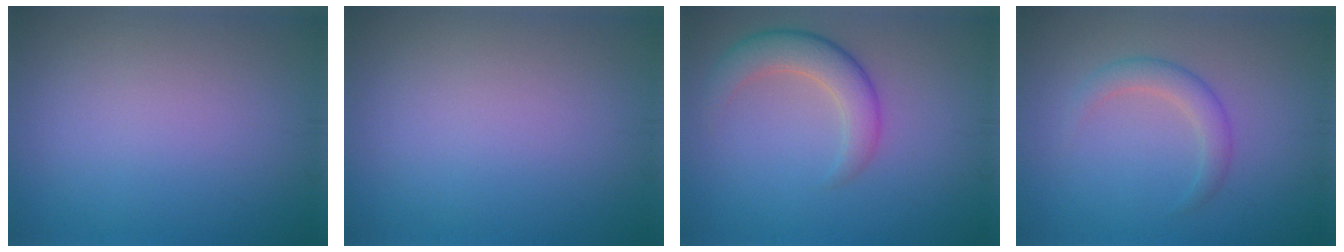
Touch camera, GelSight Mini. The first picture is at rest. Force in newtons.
{"total": 0.0}
{"total": 4.1, "press": 4.1, "slide": 0.2}
{"total": 2.3, "press": 2.3, "slide": 0.2}